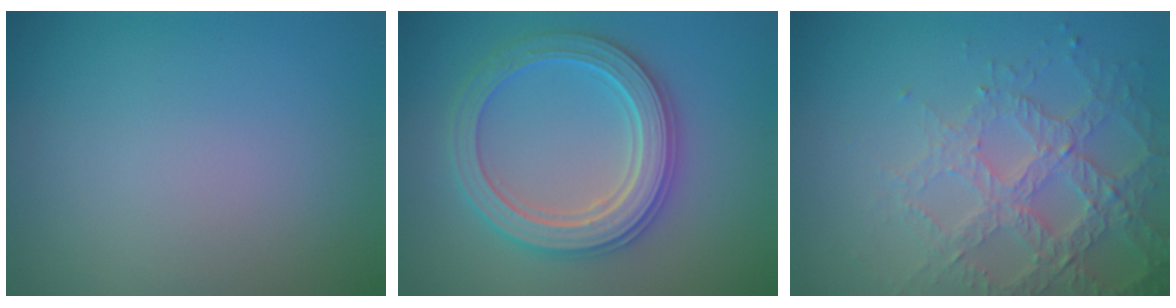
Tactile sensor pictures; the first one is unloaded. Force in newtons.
{"total": 5.5, "press": 5.5, "slide": 0.9}
{"total": 4.4, "press": 4.1, "slide": 1.6}